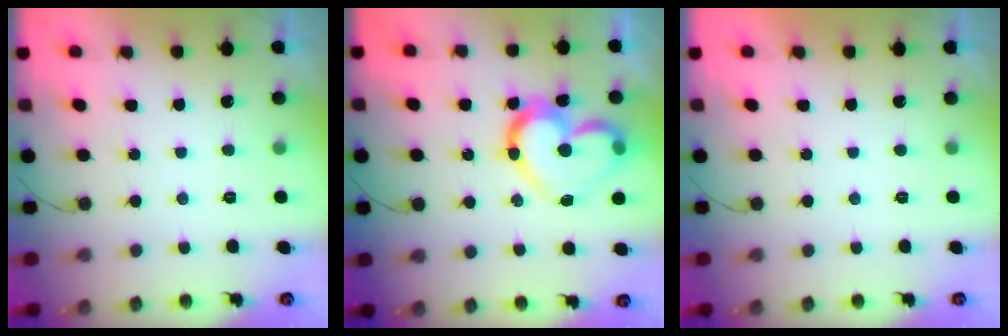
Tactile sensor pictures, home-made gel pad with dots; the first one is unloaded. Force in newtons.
{"total": 17.8, "press": 17.7, "slide": 1.7}
{"total": 1.7, "press": 1.7, "slide": 0.0}